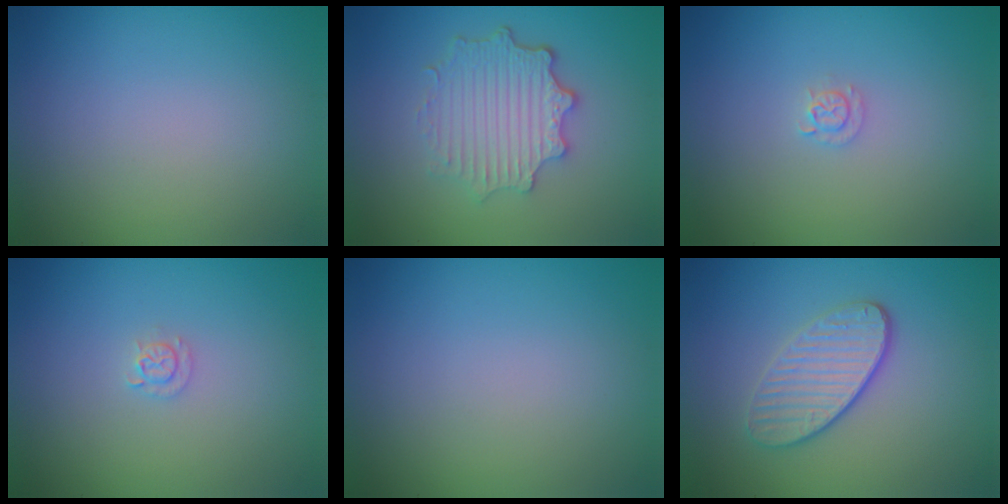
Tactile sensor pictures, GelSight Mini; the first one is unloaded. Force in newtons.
{"total": 4.8, "press": 3.7, "slide": 3.1}
{"total": 1.1, "press": 1.1, "slide": 0.2}
{"total": 1.1, "press": 1.1, "slide": 0.2}
{"total": 0.0}
{"total": 3.6, "press": 3.1, "slide": 1.9}